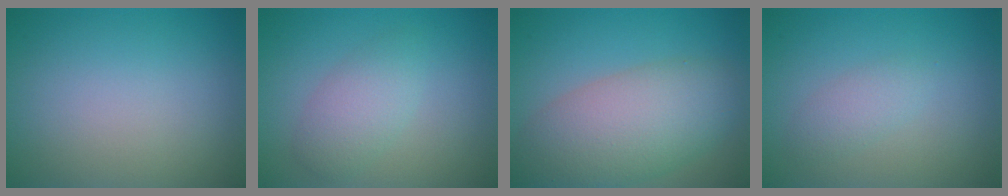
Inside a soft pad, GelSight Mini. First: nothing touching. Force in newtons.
{"total": 2.9, "press": 2.9, "slide": 0.2}
{"total": 8.1, "press": 8.1, "slide": 0.4}
{"total": 1.7, "press": 1.6, "slide": 0.1}